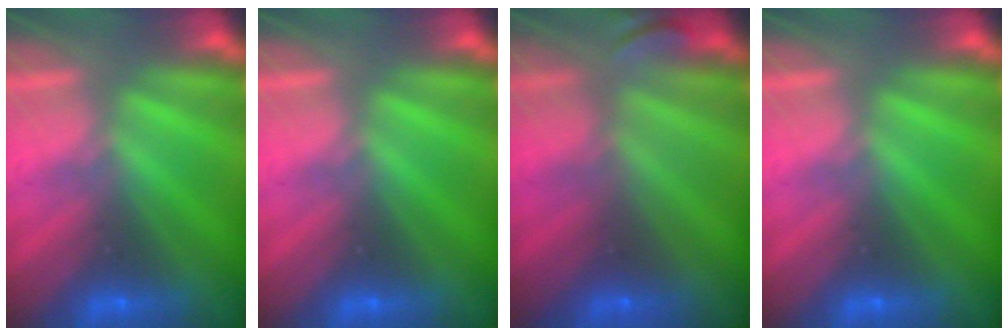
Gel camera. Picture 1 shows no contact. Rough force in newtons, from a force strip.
{"total": 0.0}
{"total": 2.3}
{"total": 0.0}